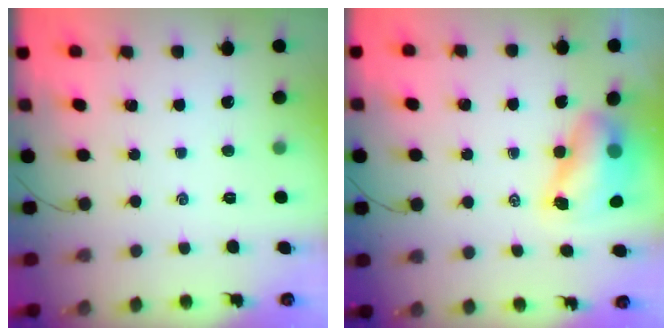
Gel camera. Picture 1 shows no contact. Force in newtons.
{"total": 8.0, "press": 7.9, "slide": 1.4}